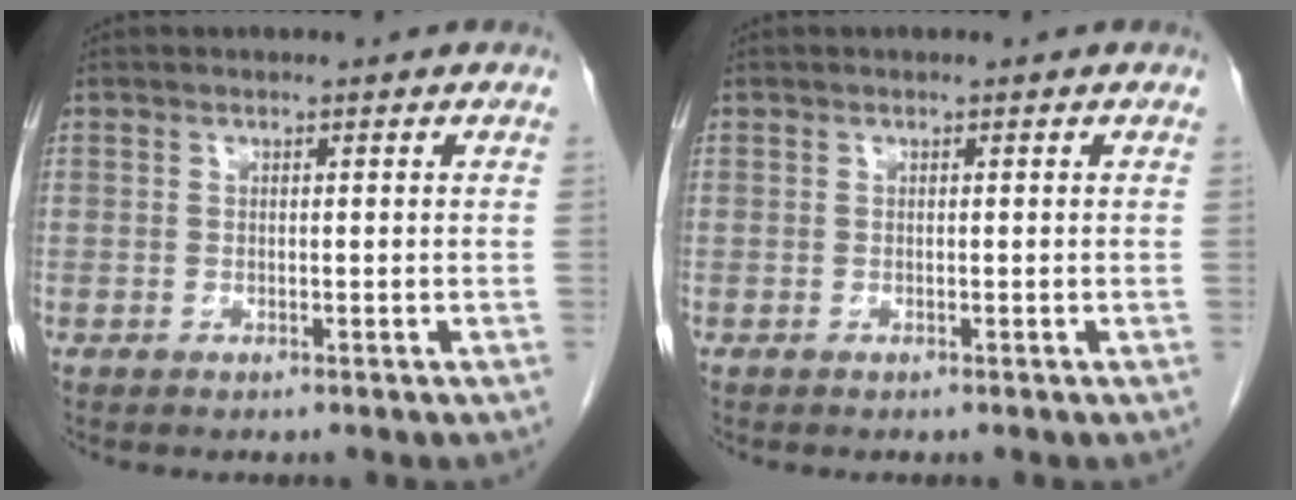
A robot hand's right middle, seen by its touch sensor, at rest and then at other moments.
{"total": 0.0}